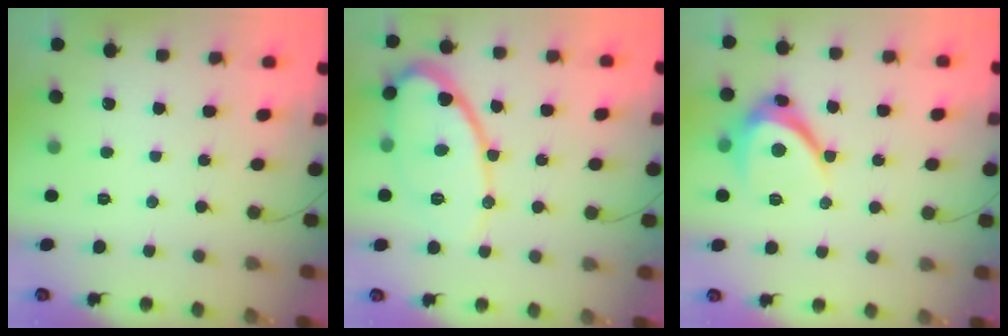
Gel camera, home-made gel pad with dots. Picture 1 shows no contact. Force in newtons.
{"total": 14.8, "press": 14.8, "slide": 1.2}
{"total": 8.9, "press": 8.8, "slide": 1.3}